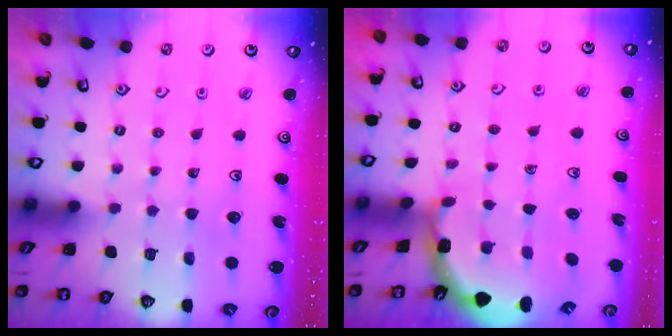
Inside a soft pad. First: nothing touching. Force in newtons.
{"total": 2.8, "press": 2.8, "slide": 0.2}